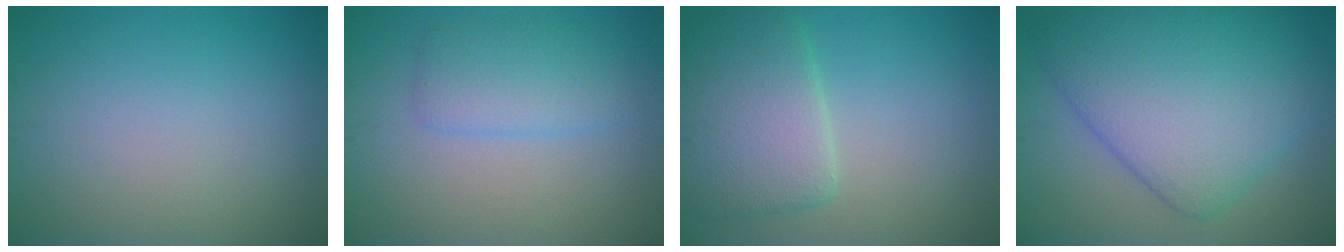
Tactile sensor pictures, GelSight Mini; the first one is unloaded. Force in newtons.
{"total": 3.1, "press": 3.0, "slide": 0.1}
{"total": 5.9, "press": 5.9, "slide": 0.7}
{"total": 10.5, "press": 10.5, "slide": 0.1}